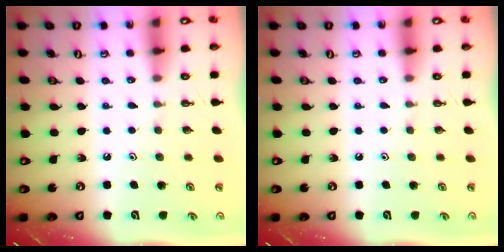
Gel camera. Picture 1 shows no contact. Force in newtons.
{"total": 0.0}